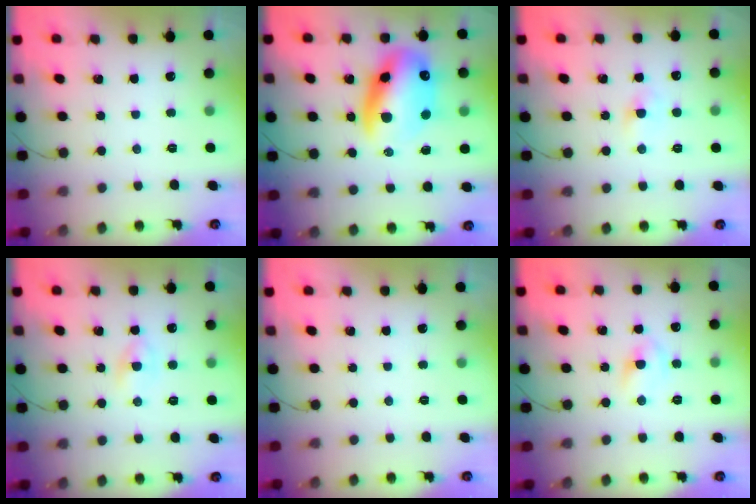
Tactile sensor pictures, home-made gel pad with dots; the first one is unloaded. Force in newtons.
{"total": 15.9, "press": 15.3, "slide": 4.4}
{"total": 2.2, "press": 1.9, "slide": 1.1}
{"total": 2.1, "press": 2.0, "slide": 0.7}
{"total": 0.0}
{"total": 6.2, "press": 6.0, "slide": 1.5}